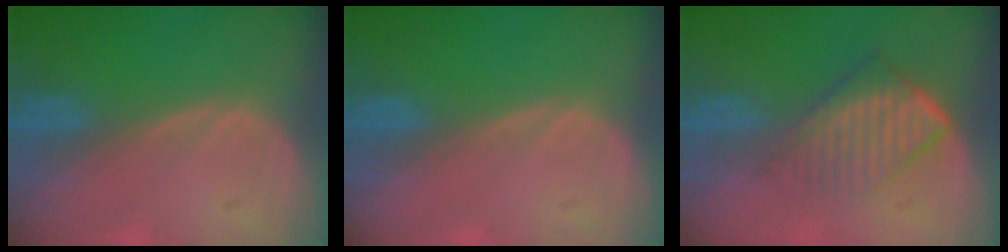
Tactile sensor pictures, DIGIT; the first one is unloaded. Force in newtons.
{"total": 0.0}
{"total": 7.0, "press": 6.0, "slide": 3.6}